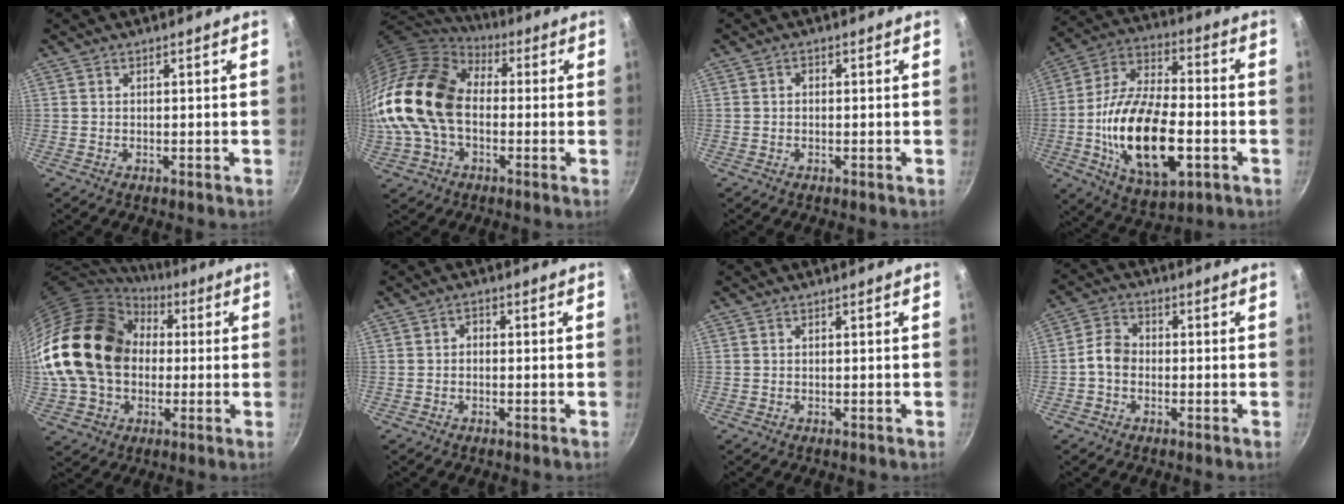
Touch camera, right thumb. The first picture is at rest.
{"total": 20.9, "force": [-0.4, 14.2, 15.4], "torque": [-0.295, 0.036, -0.017]}
{"total": 1.0, "force": [0.0, 0.9, 0.6], "torque": [-0.010, 0.007, 0.000]}
{"total": 22.6, "force": [-5.1, 11.1, 19.0], "torque": [-0.338, 0.021, -0.090]}
{"total": 25.1, "force": [3.0, 19.1, 15.9], "torque": [-0.292, 0.044, 0.056]}
{"total": 1.6, "force": [-0.3, 1.3, 1.0], "torque": [-0.014, 0.010, -0.006]}
{"total": 0.0}
{"total": 4.8, "force": [-1.0, 3.8, 2.8], "torque": [-0.036, 0.022, -0.031]}